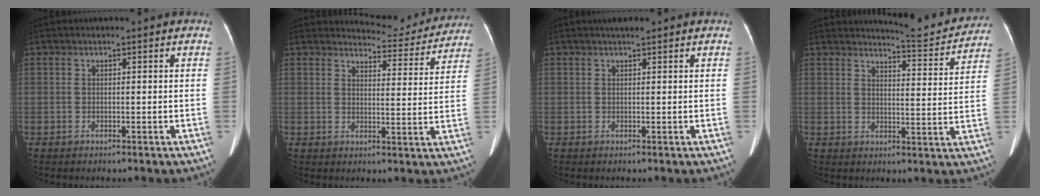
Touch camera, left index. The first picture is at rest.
{"total": 9.0, "force": [8.8, 1.5, -0.1], "torque": [0.008, -0.017, 0.100]}
{"total": 1.7, "force": [1.3, 0.3, 1.0], "torque": [-0.016, 0.008, 0.020]}
{"total": 8.4, "force": [8.4, 0.1, 0.7], "torque": [-0.013, -0.020, 0.102]}